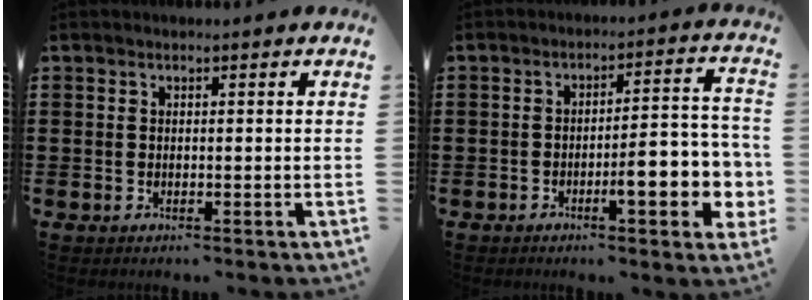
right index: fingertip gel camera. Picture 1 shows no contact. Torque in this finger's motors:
{"motor_torque": [2.14, 0.00, 0.78, 0.12]}